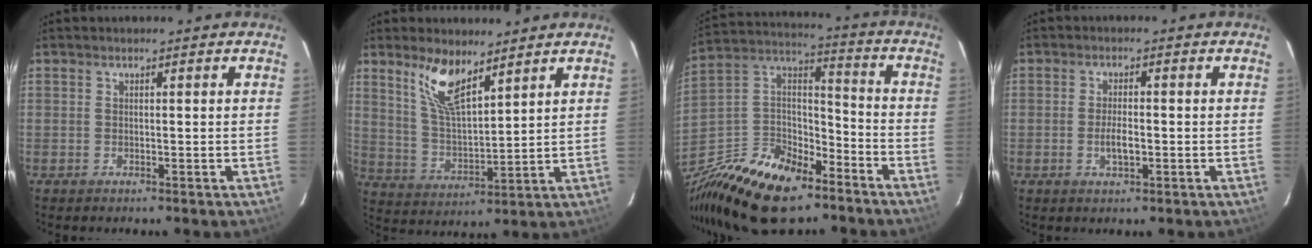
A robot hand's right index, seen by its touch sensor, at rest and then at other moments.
{"total": 9.5, "force": [6.5, 3.1, 6.3], "torque": [-0.124, 0.002, 0.133]}
{"total": 25.8, "force": [-17.0, 12.7, 14.7], "torque": [-0.328, 0.004, -0.291]}
{"total": 3.3, "force": [-0.9, 1.3, 3.0], "torque": [-0.057, -0.004, -0.014]}